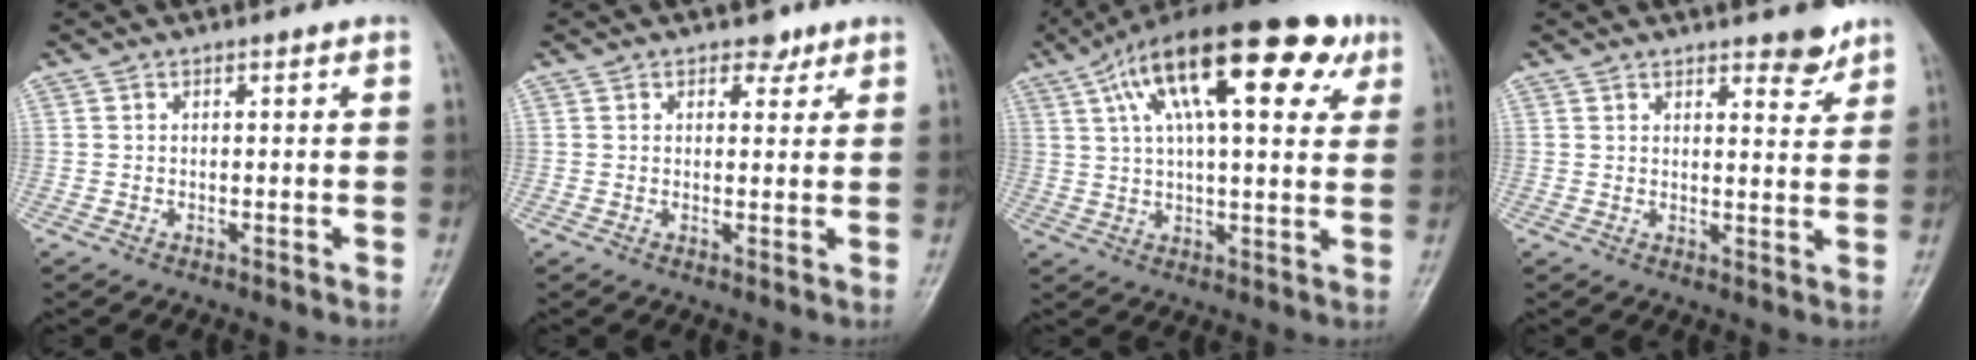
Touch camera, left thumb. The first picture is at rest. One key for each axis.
{"total": 2.5, "fx": 1.6, "fy": 1.7, "fz": 0.8, "tx": 0.004, "ty": -0.007, "tz": 0.019}
{"total": 24.0, "fx": 10.6, "fy": 9.4, "fz": 19.3, "tx": -0.292, "ty": 0.018, "tz": 0.163}
{"total": 4.1, "fx": 3.2, "fy": 1.3, "fz": 2.2, "tx": -0.013, "ty": -0.025, "tz": 0.043}